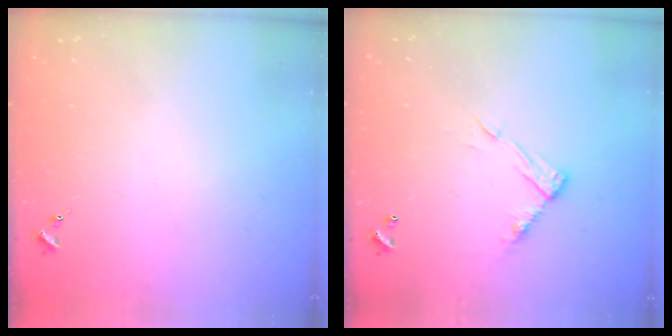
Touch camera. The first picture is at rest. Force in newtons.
{"total": 9.4, "press": 9.4, "slide": 0.1}